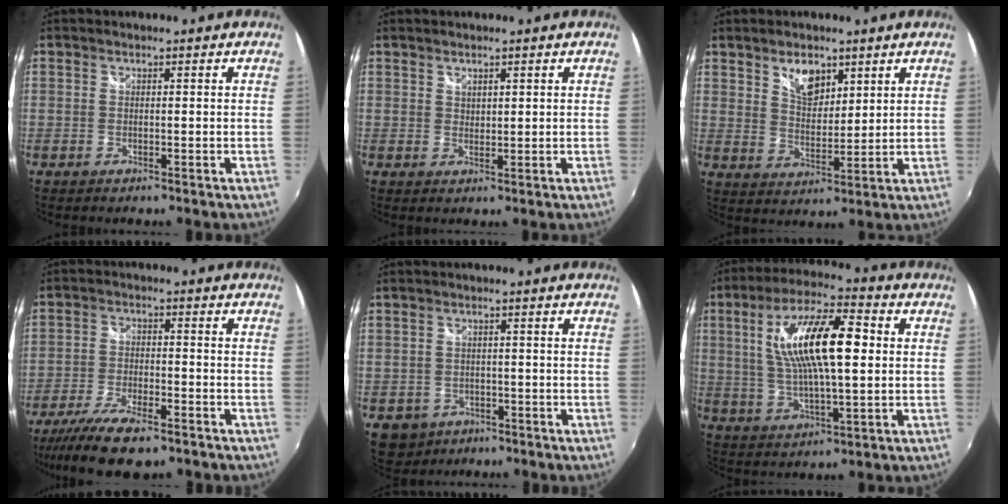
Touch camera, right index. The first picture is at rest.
{"total": 1.4, "force": [1.2, 0.8, 0.4], "torque": [-0.002, 0.000, 0.021]}
{"total": 6.6, "force": [4.0, 3.8, 3.8], "torque": [-0.053, 0.003, 0.073]}
{"total": 12.4, "force": [-9.2, 3.5, 7.5], "torque": [-0.176, -0.034, -0.167]}
{"total": 5.5, "force": [-2.6, 4.6, 1.4], "torque": [-0.035, 0.004, -0.031]}
{"total": 16.6, "force": [3.0, 5.1, 15.5], "torque": [-0.286, 0.016, 0.054]}